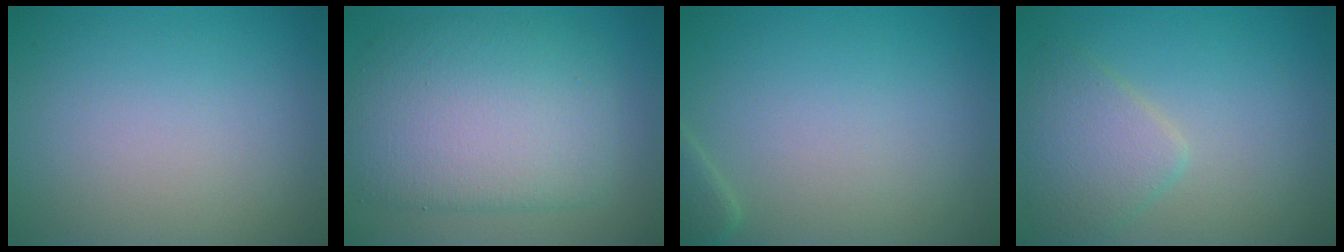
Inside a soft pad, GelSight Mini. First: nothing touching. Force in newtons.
{"total": 8.4, "press": 8.4, "slide": 0.2}
{"total": 1.2, "press": 1.2, "slide": 0.1}
{"total": 3.4, "press": 3.4, "slide": 0.1}